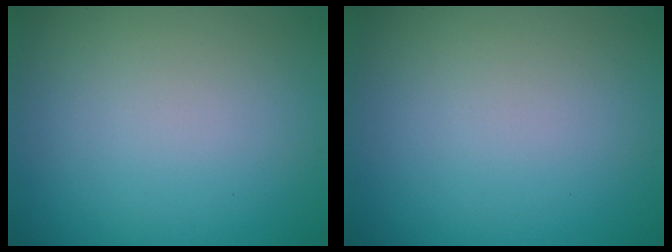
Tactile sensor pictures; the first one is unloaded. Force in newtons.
{"total": 0.0}